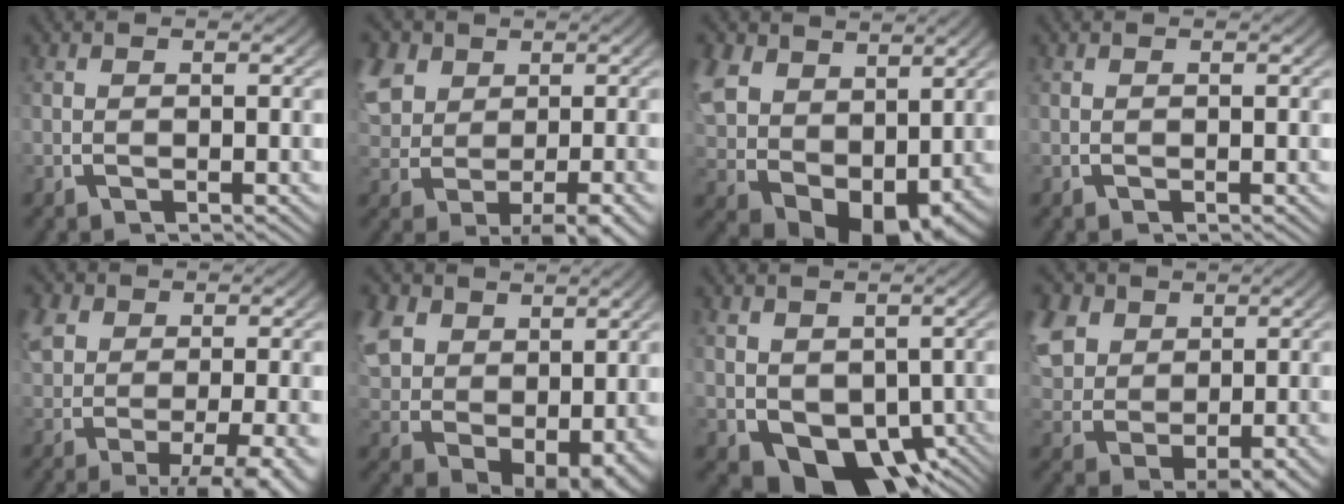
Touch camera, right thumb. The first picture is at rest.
{"total": 6.3, "force": [0.2, 4.4, 4.4], "torque": [-0.102, -0.028, 0.027]}
{"total": 10.7, "force": [-1.1, 7.3, 7.7], "torque": [-0.166, -0.050, 0.012]}
{"total": 0.0}
{"total": 6.5, "force": [-2.6, 3.3, 4.9], "torque": [-0.091, -0.026, -0.019]}
{"total": 9.2, "force": [0.0, 6.5, 6.6], "torque": [-0.138, -0.048, 0.031]}
{"total": 9.2, "force": [-3.5, 6.1, 5.9], "torque": [-0.110, -0.046, -0.027]}
{"total": 7.8, "force": [1.0, 5.7, 5.2], "torque": [-0.120, -0.036, 0.045]}